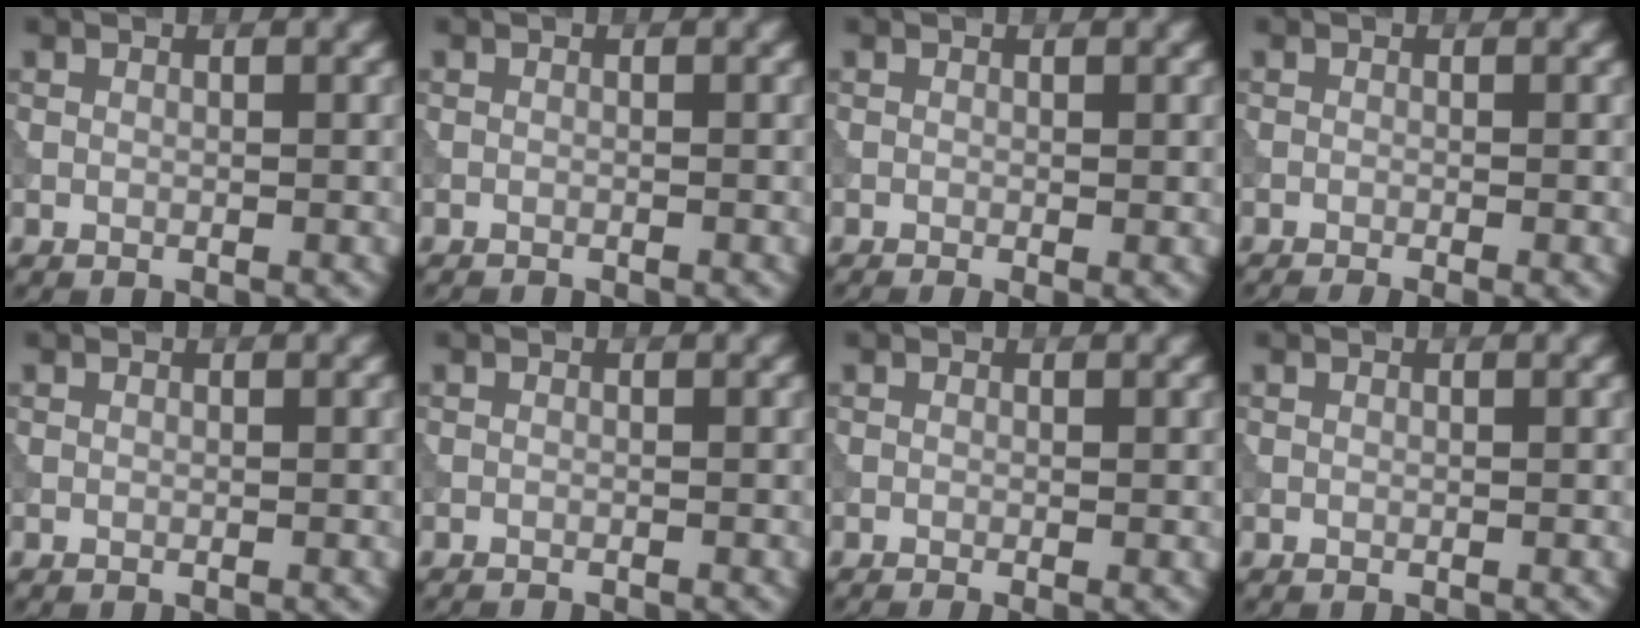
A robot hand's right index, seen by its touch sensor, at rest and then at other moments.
{"total": 1.2, "force": [-1.1, 0.2, 0.4], "torque": [0.006, -0.002, -0.018]}
{"total": 1.3, "force": [-0.5, 0.4, 1.2], "torque": [-0.014, -0.006, -0.009]}
{"total": 2.4, "force": [-1.4, 0.6, 1.8], "torque": [-0.017, -0.004, -0.023]}
{"total": 0.0}
{"total": 1.2, "force": [-1.1, 0.2, 0.4], "torque": [0.005, -0.002, -0.018]}
{"total": 1.4, "force": [-0.5, 0.5, 1.3], "torque": [-0.012, -0.008, -0.010]}
{"total": 0.0}